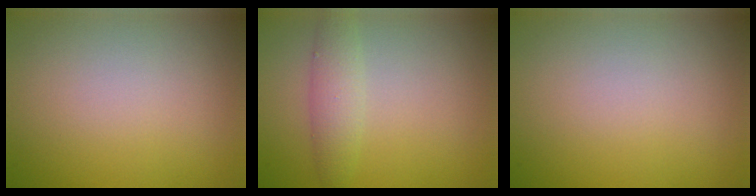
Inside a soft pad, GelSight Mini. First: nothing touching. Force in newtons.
{"total": 2.4, "press": 2.4, "slide": 0.2}
{"total": 0.0}